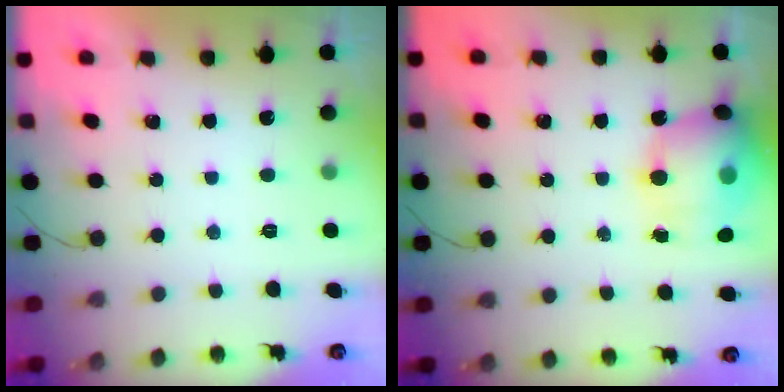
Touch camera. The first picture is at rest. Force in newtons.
{"total": 16.9, "press": 16.5, "slide": 3.7}